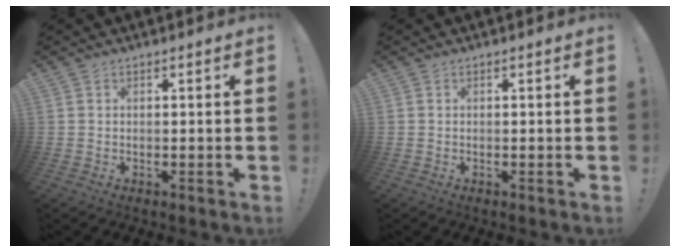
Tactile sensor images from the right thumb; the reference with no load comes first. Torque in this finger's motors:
{"motor_torque": [0.00, 0.00, 0.00, 0.00, 0.00]}